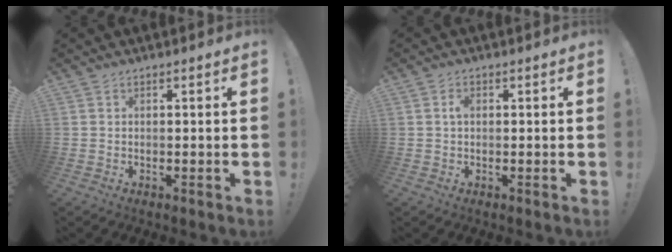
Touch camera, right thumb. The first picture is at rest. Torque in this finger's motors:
{"motor_torque": [-0.07, 0.21, 0.38, 0.09, -0.02]}